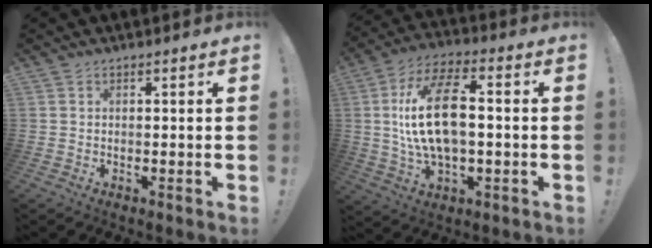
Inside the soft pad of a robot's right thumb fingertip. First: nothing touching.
{"total": 18.1, "force": [0.8, 9.1, 15.7], "torque": [-0.298, 0.008, 0.011]}